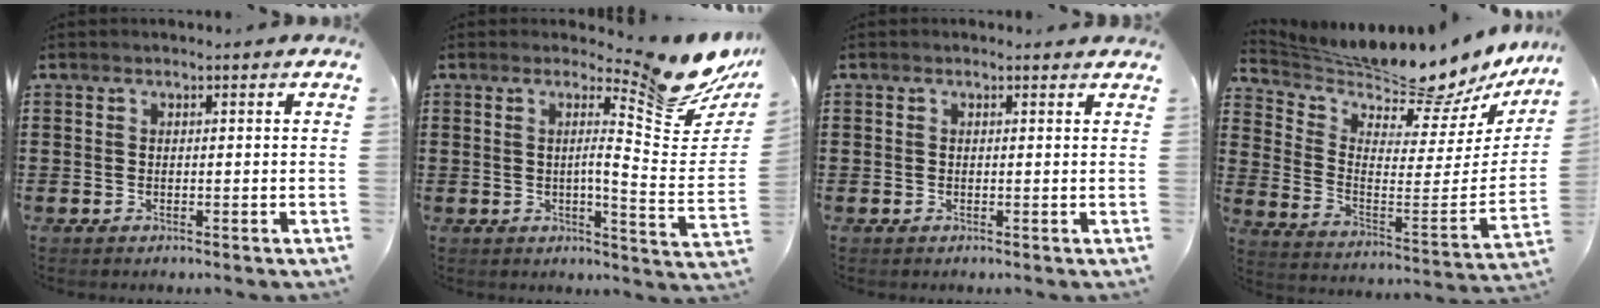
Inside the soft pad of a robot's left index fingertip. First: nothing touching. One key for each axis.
{"total": 8.8, "fx": 6.3, "fy": 0.3, "fz": 6.1, "tx": -0.092, "ty": -0.066, "tz": 0.096}
{"total": 0.7, "fx": 0.2, "fy": 0.7, "fz": -0.1, "tx": -0.001, "ty": 0.005, "tz": 0.003}
{"total": 8.2, "fx": 8.1, "fy": -1.0, "fz": 0.8, "tx": -0.037, "ty": -0.098, "tz": 0.128}